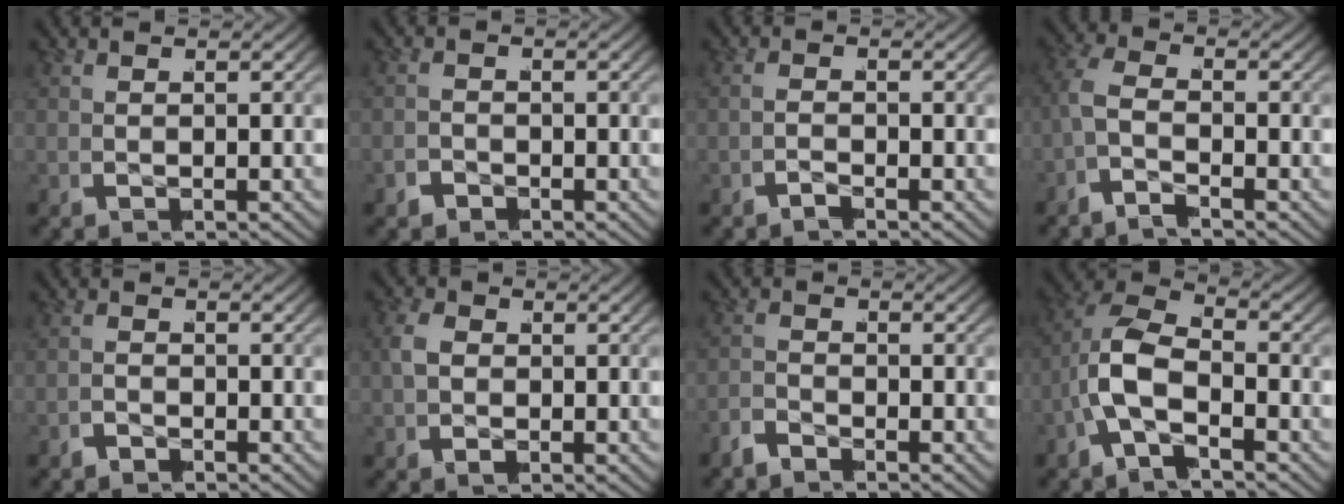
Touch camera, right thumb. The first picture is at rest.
{"total": 1.4, "force": [-1.2, 0.5, -0.4], "torque": [0.007, -0.002, -0.024]}
{"total": 1.0, "force": [-0.9, -0.4, -0.2], "torque": [0.003, 0.005, -0.025]}
{"total": 2.4, "force": [-1.3, 1.0, 1.7], "torque": [-0.047, -0.004, -0.033]}
{"total": 1.2, "force": [-1.1, -0.1, -0.5], "torque": [0.009, 0.003, -0.026]}
{"total": 3.0, "force": [0.2, 2.4, 1.8], "torque": [-0.046, -0.006, 0.008]}
{"total": 1.7, "force": [-1.7, 0.0, -0.4], "torque": [0.009, 0.002, -0.043]}
{"total": 8.2, "force": [-0.8, 5.8, 5.7], "torque": [-0.147, -0.018, -0.020]}